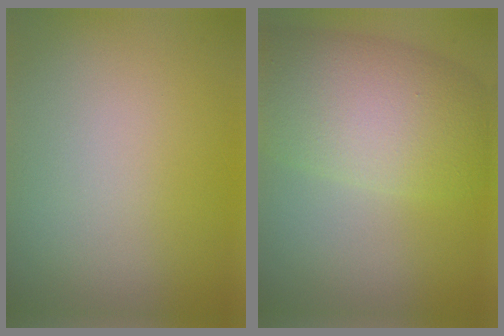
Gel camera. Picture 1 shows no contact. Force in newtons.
{"total": 8.6, "press": 8.6, "slide": 0.4}